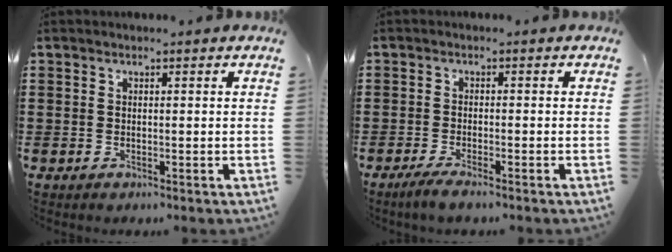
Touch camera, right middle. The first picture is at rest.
{"total": 2.0, "force": [-1.6, 0.0, 1.2], "torque": [-0.029, -0.002, -0.031]}